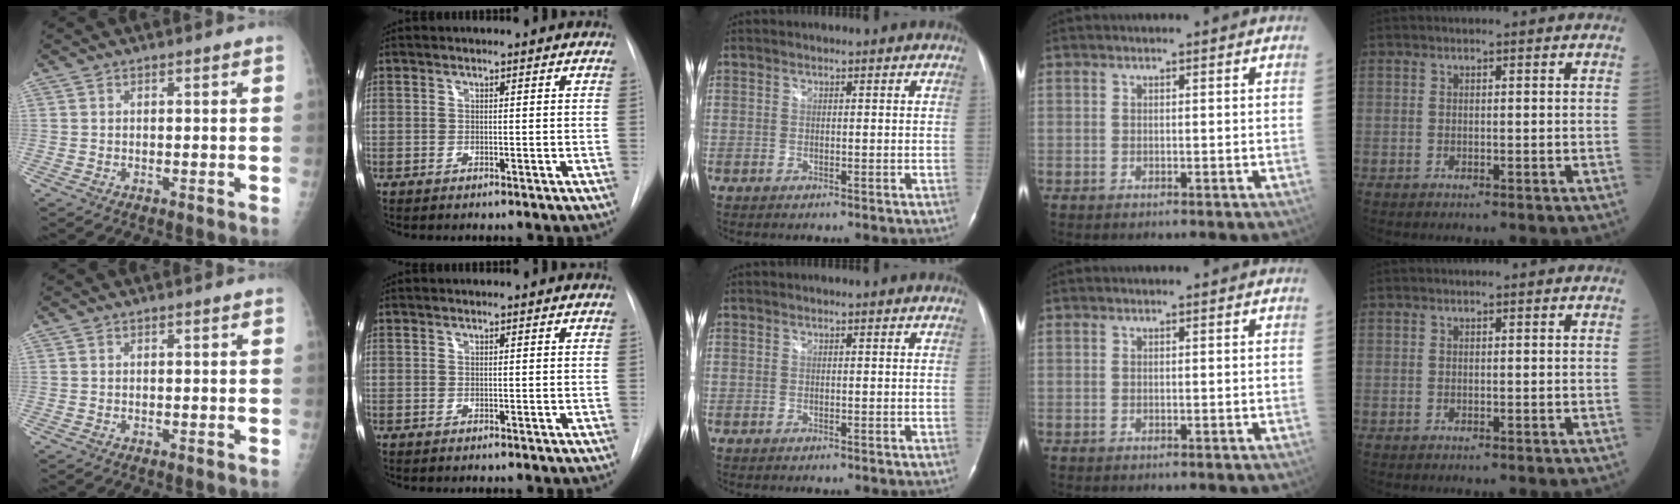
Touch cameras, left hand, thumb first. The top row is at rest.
{}